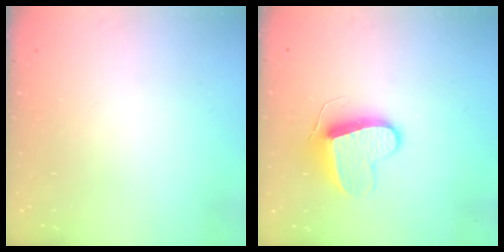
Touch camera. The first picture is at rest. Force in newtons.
{"total": 10.0, "press": 10.0, "slide": 0.6}